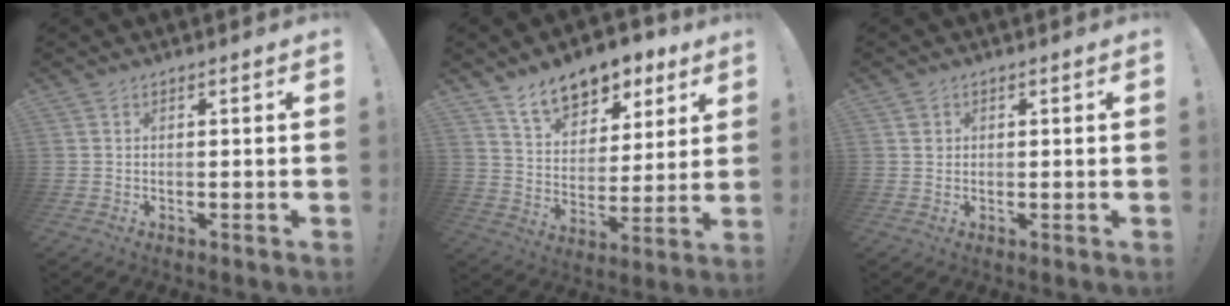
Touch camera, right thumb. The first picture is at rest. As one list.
[{"total": 13.7, "force": [9.9, 7.7, 5.6], "torque": [-0.091, -0.063, 0.181]}, {"total": 1.4, "force": [0.6, 1.3, 0.2], "torque": [0.010, -0.003, 0.008]}]